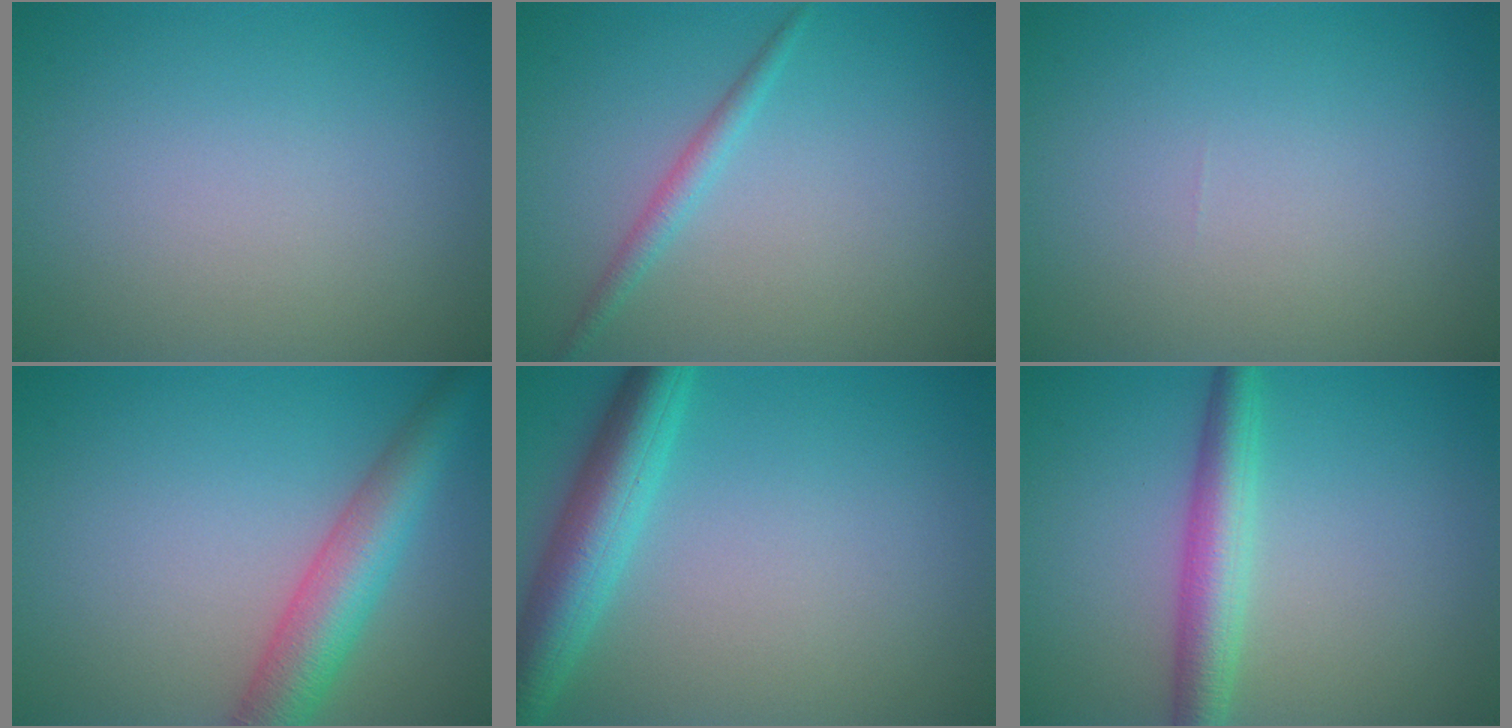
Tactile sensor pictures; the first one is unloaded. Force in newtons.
{"total": 1.5, "press": 1.5, "slide": 0.0}
{"total": 0.0}
{"total": 5.7, "press": 5.7, "slide": 0.3}
{"total": 5.4, "press": 5.4, "slide": 0.1}
{"total": 4.1, "press": 4.0, "slide": 0.1}